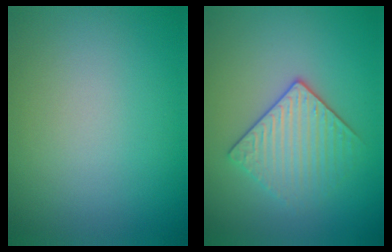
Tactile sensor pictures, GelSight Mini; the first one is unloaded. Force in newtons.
{"total": 3.2, "press": 3.0, "slide": 1.2}